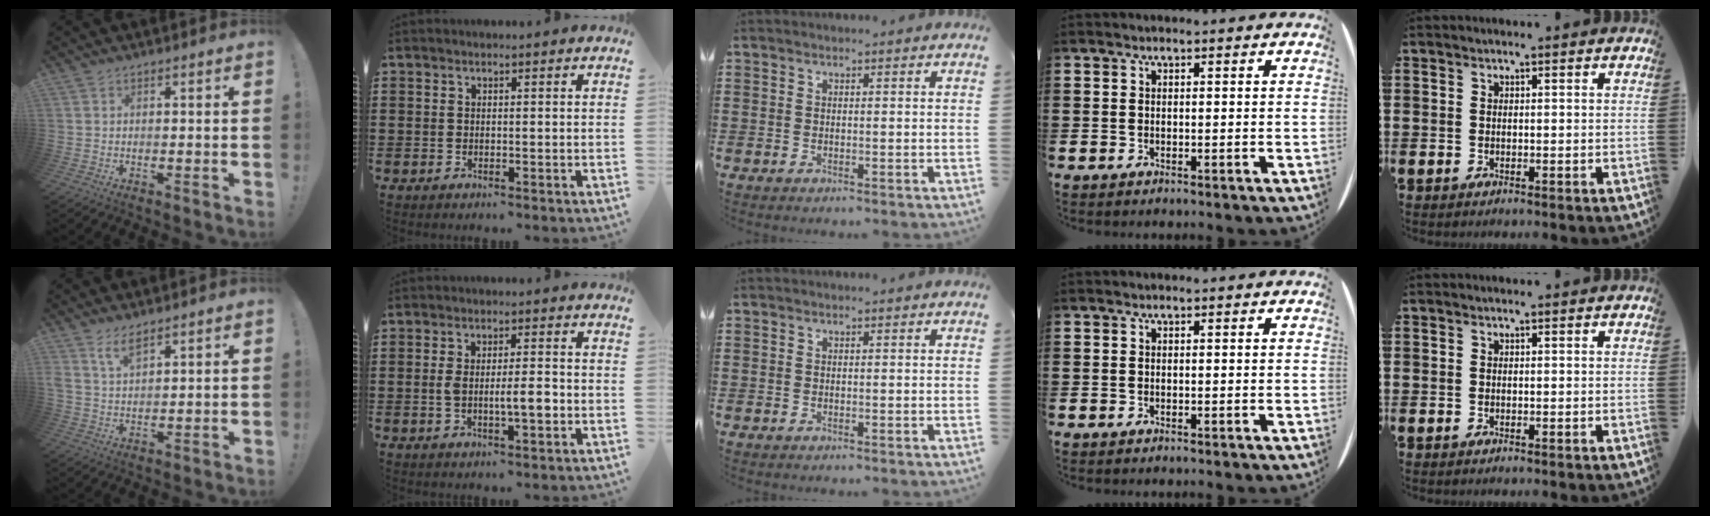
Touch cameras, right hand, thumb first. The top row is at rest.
{"thumb": {"total": 5.2, "force": [3.7, 1.7, 3.2], "torque": [-0.068, -0.013, 0.068]}, "index": {"total": 5.6, "force": [-0.9, 1.5, 5.3], "torque": [-0.100, 0.003, -0.020]}}